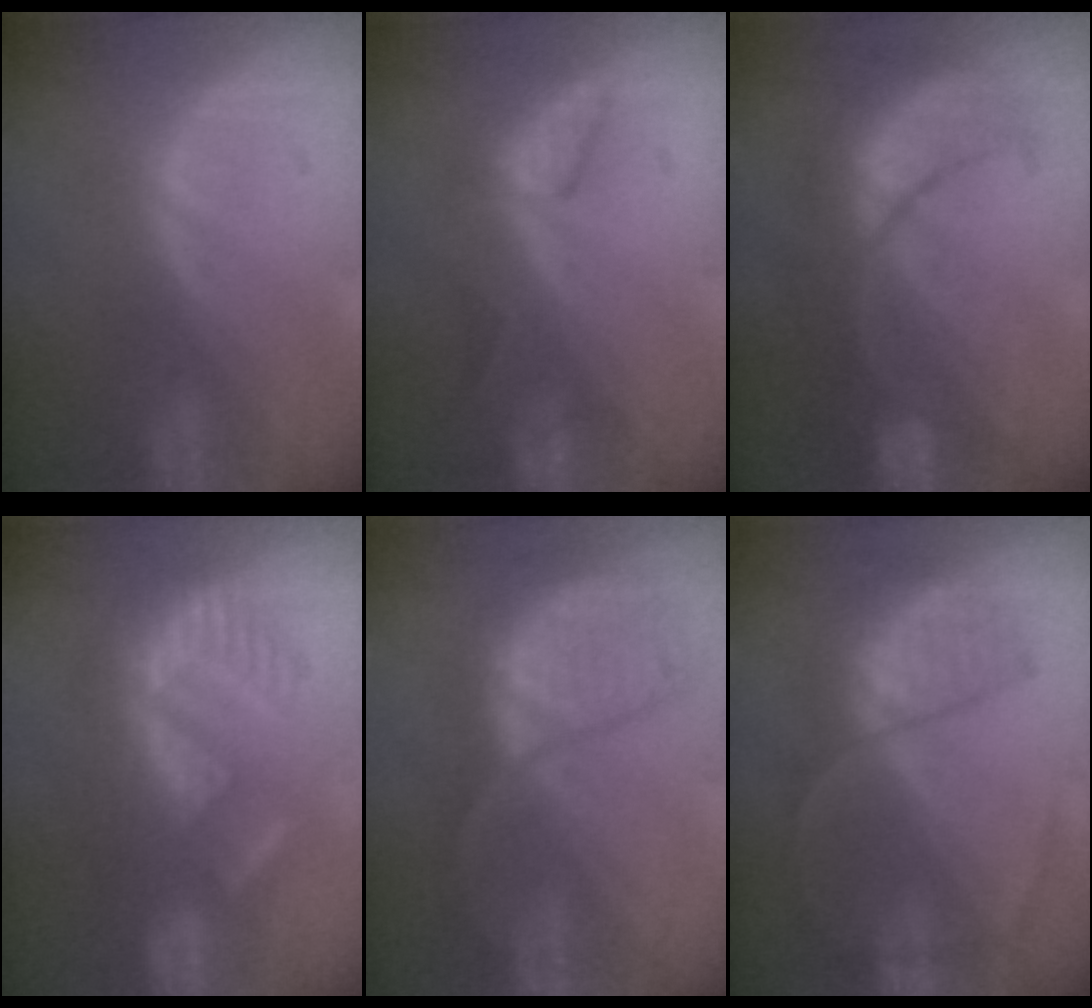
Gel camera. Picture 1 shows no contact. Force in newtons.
{"total": 3.2, "press": 3.1, "slide": 0.3}
{"total": 8.9, "press": 8.9, "slide": 0.6}
{"total": 9.2, "press": 8.0, "slide": 4.5}
{"total": 8.3, "press": 8.1, "slide": 1.8}
{"total": 6.5, "press": 6.3, "slide": 1.3}